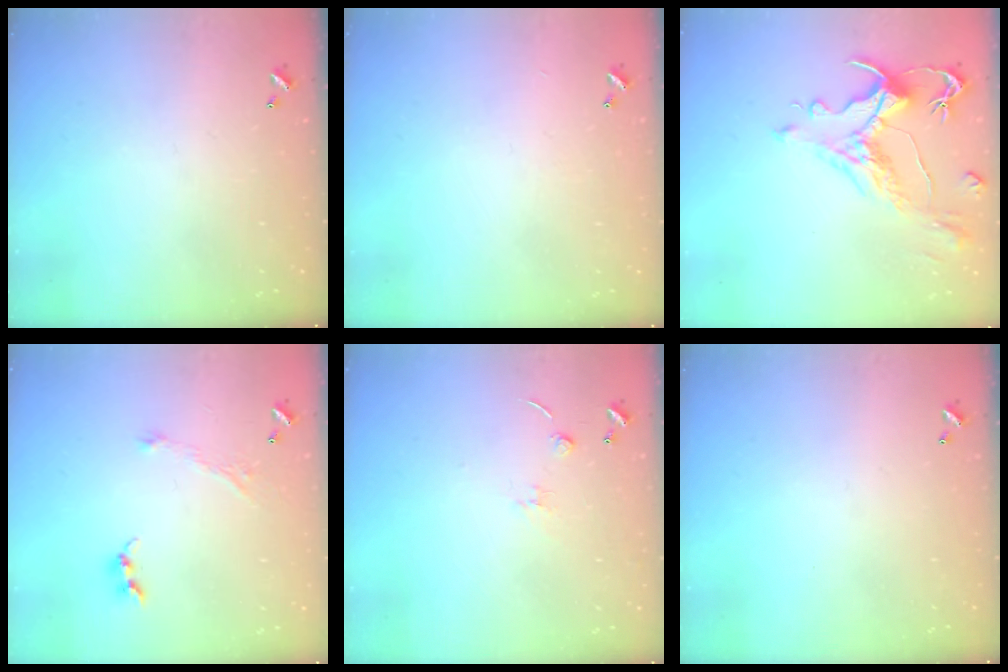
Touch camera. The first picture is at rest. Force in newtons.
{"total": 1.9, "press": 1.9, "slide": 0.5}
{"total": 1.1, "press": 0.0, "slide": 1.1}
{"total": 2.3, "press": 2.3, "slide": 0.4}
{"total": 1.5, "press": 1.4, "slide": 0.5}
{"total": 0.0}